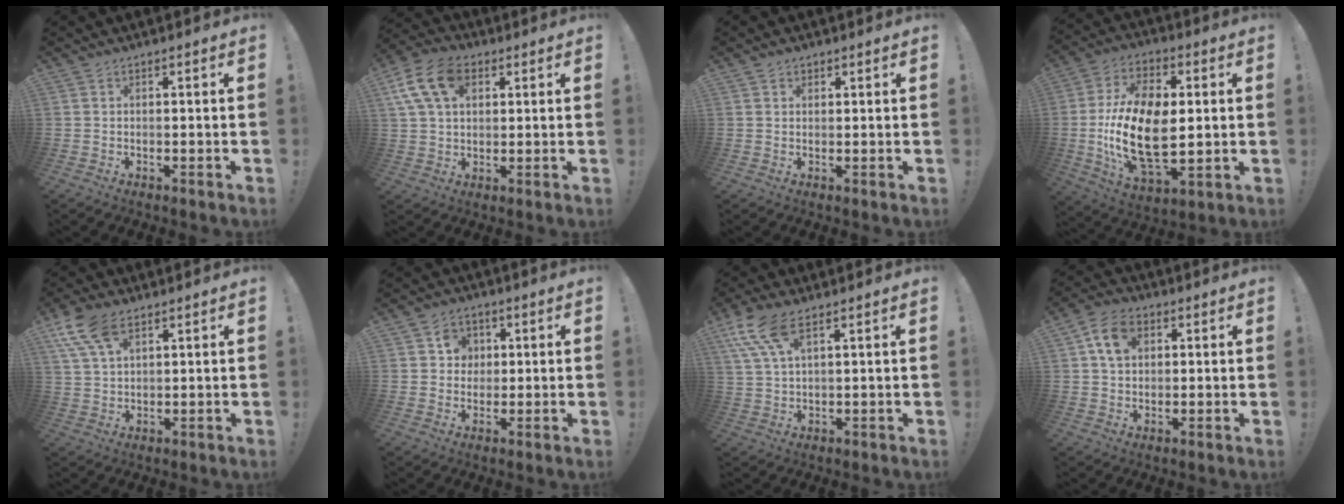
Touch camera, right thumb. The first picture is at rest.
{"total": 14.0, "force": [5.6, 9.2, 8.9], "torque": [-0.168, -0.008, 0.107]}
{"total": 1.5, "force": [1.0, 1.0, 0.3], "torque": [0.000, -0.004, 0.018]}
{"total": 22.7, "force": [-0.8, 12.5, 19.0], "torque": [-0.381, -0.002, -0.011]}
{"total": 10.6, "force": [5.8, 5.5, 6.9], "torque": [-0.132, -0.013, 0.112]}
{"total": 6.4, "force": [2.1, 5.9, 1.6], "torque": [-0.020, -0.007, 0.039]}
{"total": 10.1, "force": [5.9, 3.7, 7.2], "torque": [-0.147, -0.017, 0.113]}
{"total": 9.1, "force": [3.1, 6.7, 5.2], "torque": [-0.082, 0.006, 0.061]}